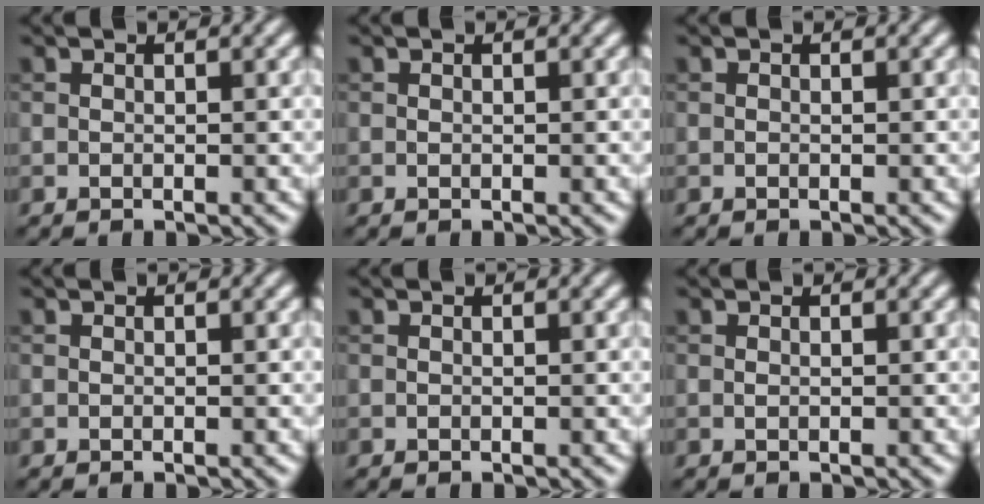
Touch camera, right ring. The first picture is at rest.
{"total": 0.0}
{"total": 0.0}
{"total": 0.0}
{"total": 0.0}
{"total": 0.0}